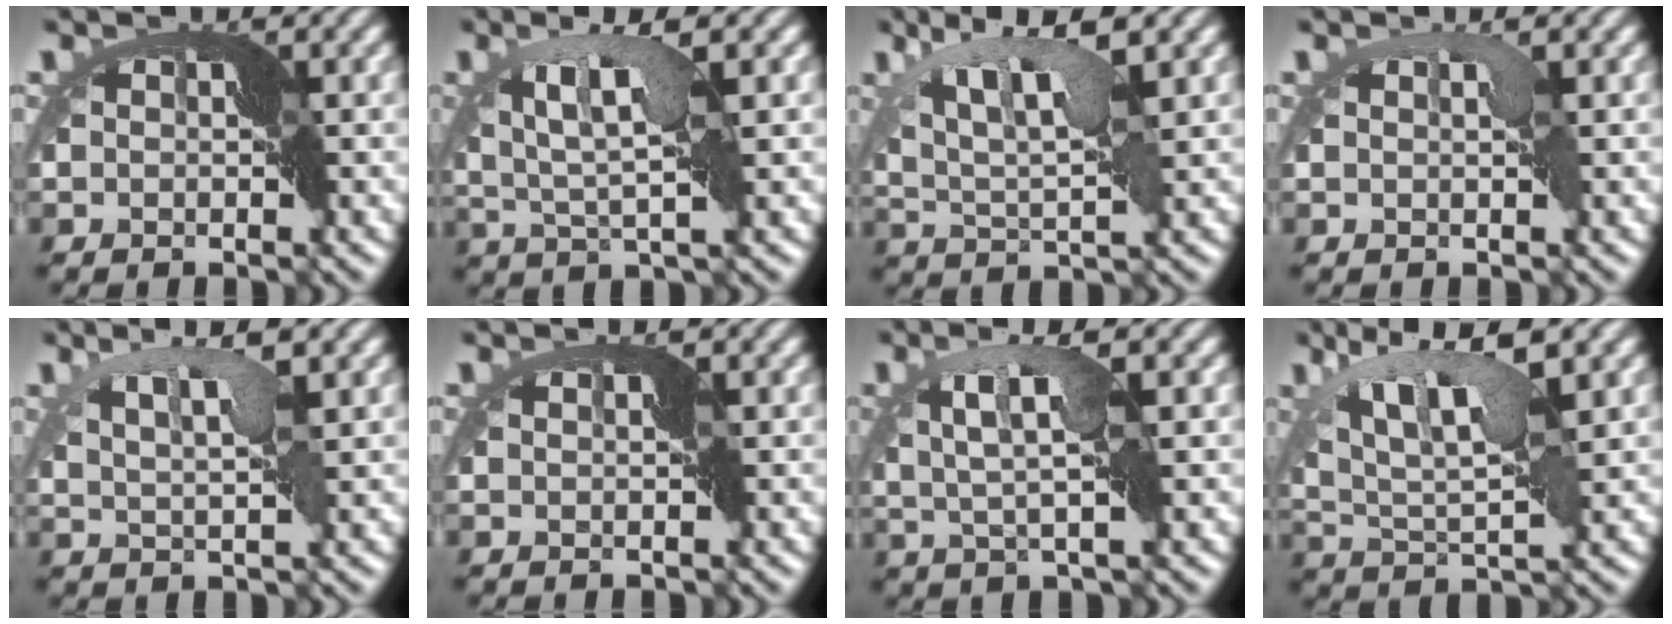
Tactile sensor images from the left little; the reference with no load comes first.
{"total": 4.4, "force": [1.9, 0.3, 3.9], "torque": [-0.093, 0.004, 0.028]}
{"total": 5.6, "force": [3.4, 0.7, 4.4], "torque": [-0.102, 0.008, 0.057]}
{"total": 1.7, "force": [0.5, 0.4, 1.6], "torque": [-0.029, -0.001, 0.006]}
{"total": 3.3, "force": [2.4, -0.5, 2.3], "torque": [-0.057, 0.007, 0.036]}
{"total": 0.7, "force": [0.4, -0.5, -0.1], "torque": [-0.002, -0.002, 0.007]}
{"total": 3.2, "force": [1.5, -0.3, 2.8], "torque": [-0.075, 0.006, 0.024]}
{"total": 6.6, "force": [3.6, 1.3, 5.4], "torque": [-0.120, 0.007, 0.057]}